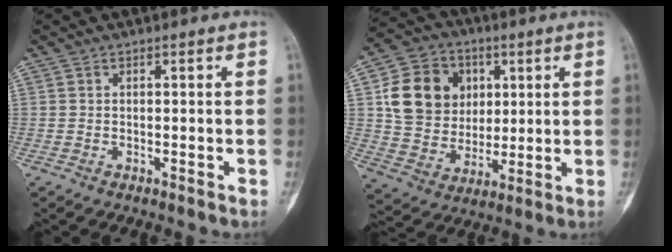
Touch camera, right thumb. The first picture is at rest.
{"total": 15.8, "force": [3.9, 13.3, 7.6], "torque": [-0.105, -0.003, 0.077]}